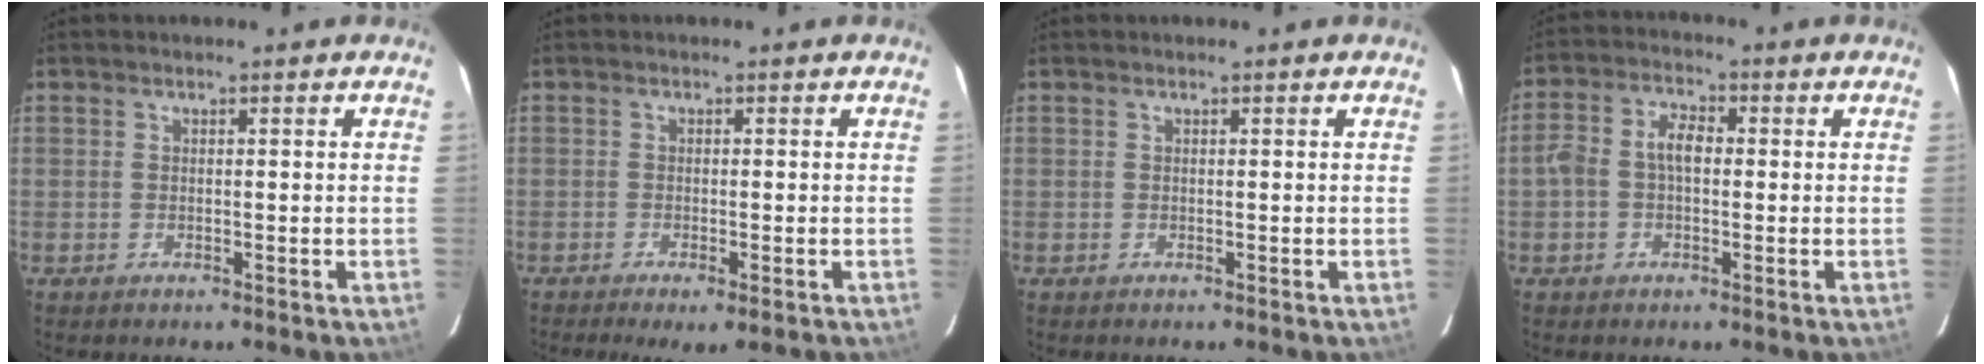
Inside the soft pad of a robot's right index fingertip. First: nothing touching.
{"total": 4.2, "force": [-2.7, 0.8, 3.1], "torque": [-0.066, -0.017, -0.041]}
{"total": 0.0}
{"total": 5.3, "force": [-0.3, 3.4, 4.1], "torque": [-0.081, 0.020, -0.006]}